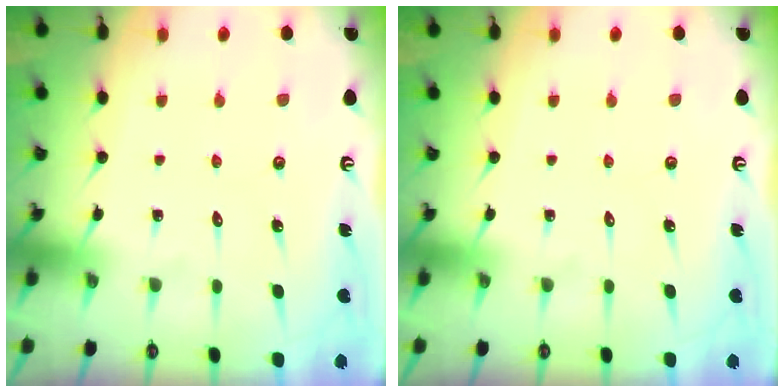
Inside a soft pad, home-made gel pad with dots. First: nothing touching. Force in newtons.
{"total": 0.0}